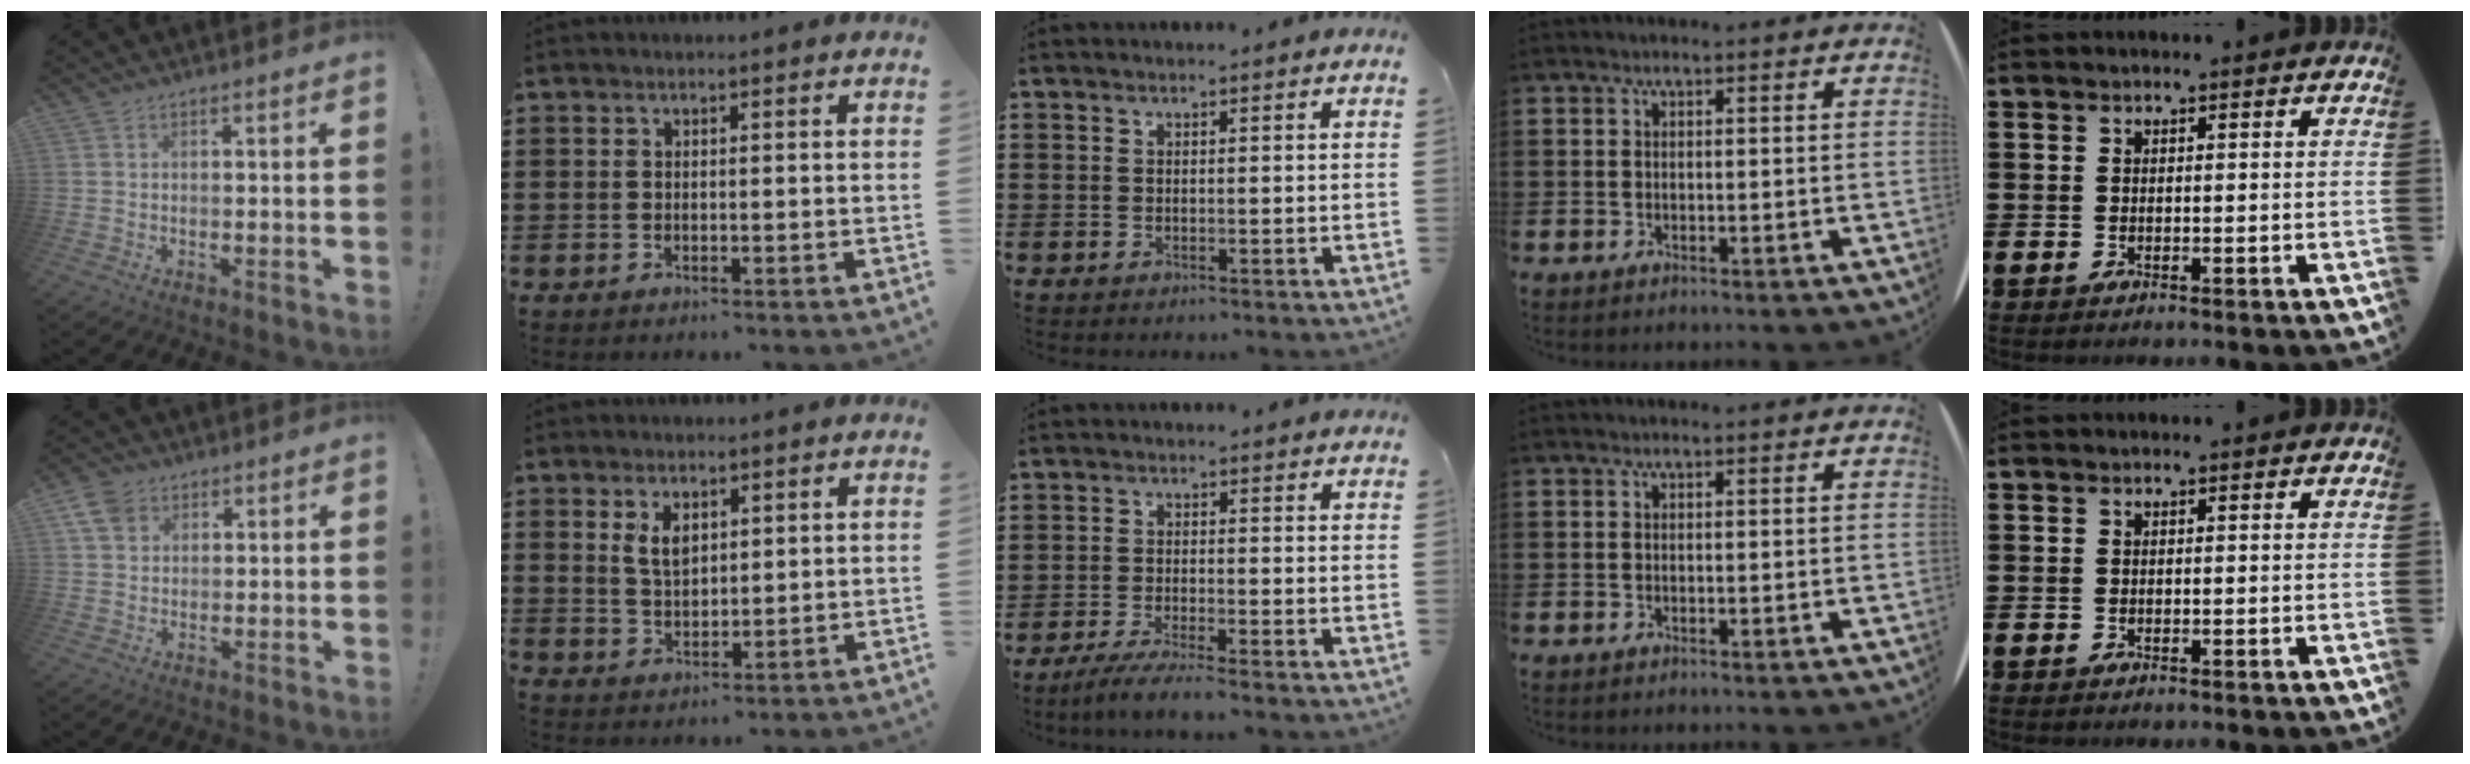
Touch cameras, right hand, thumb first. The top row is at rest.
{"thumb": {"total": 6.5, "force": [3.3, 4.7, 3.0], "torque": [-0.054, -0.006, 0.066]}, "index": {"total": 3.5, "force": [1.7, 1.9, 2.4], "torque": [-0.045, 0.002, 0.030]}, "middle": {"total": 3.0, "force": [-2.6, -0.3, 1.4], "torque": [-0.031, -0.007, -0.051]}}